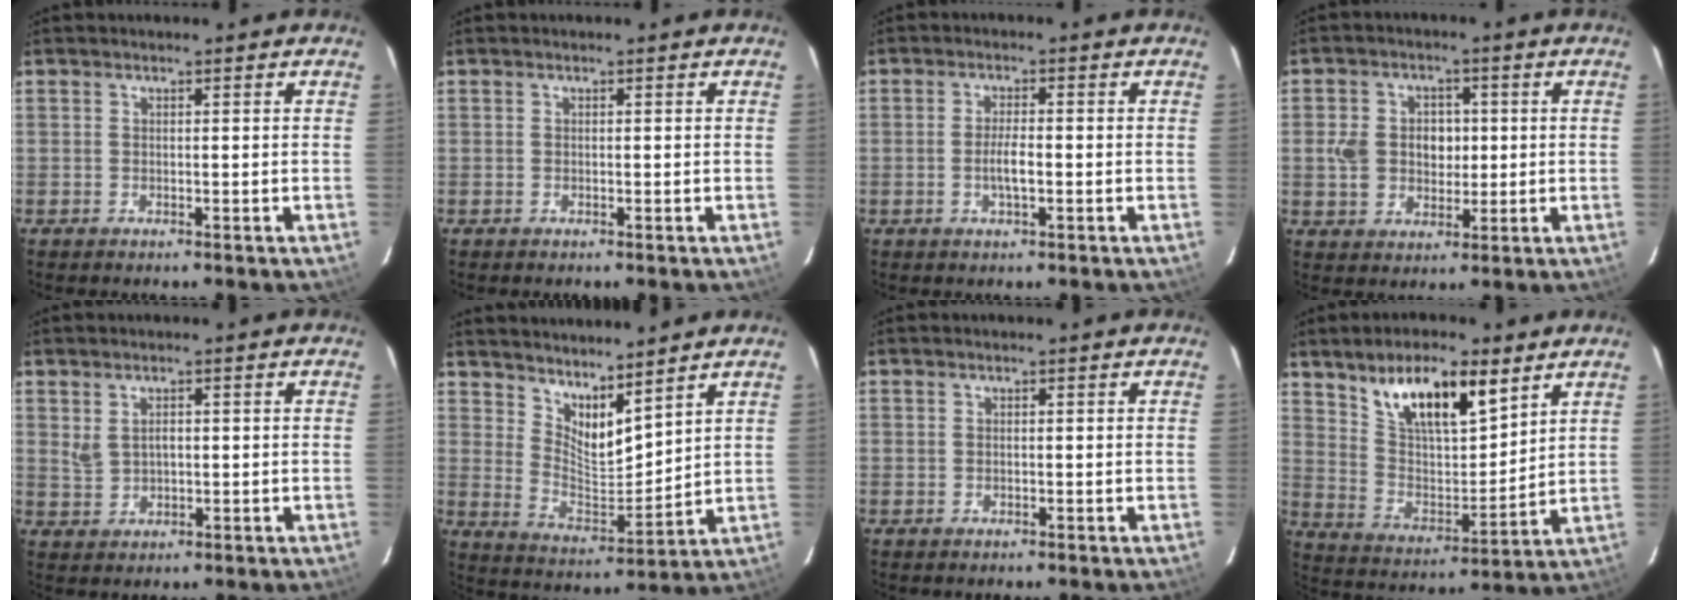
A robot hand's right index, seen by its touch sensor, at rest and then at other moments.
{"total": 0.0}
{"total": 3.3, "force": [-0.9, 0.7, 3.1], "torque": [-0.060, -0.002, -0.015]}
{"total": 7.6, "force": [0.1, 6.4, 4.1], "torque": [-0.090, 0.019, 0.002]}
{"total": 3.1, "force": [0.7, 2.1, 2.3], "torque": [-0.043, 0.002, 0.020]}
{"total": 9.8, "force": [7.8, 2.6, 5.3], "torque": [-0.088, -0.013, 0.145]}
{"total": 0.0}
{"total": 16.0, "force": [9.9, 6.1, 11.0], "torque": [-0.189, 0.007, 0.183]}